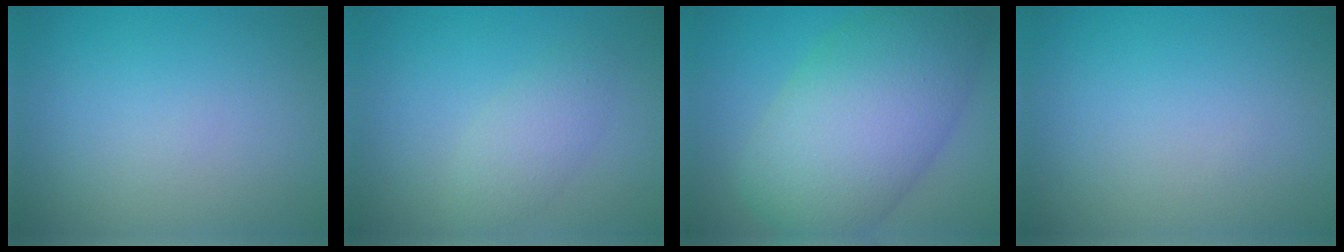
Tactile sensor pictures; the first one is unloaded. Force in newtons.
{"total": 2.5, "press": 2.5, "slide": 0.0}
{"total": 11.3, "press": 11.3, "slide": 0.2}
{"total": 0.0}